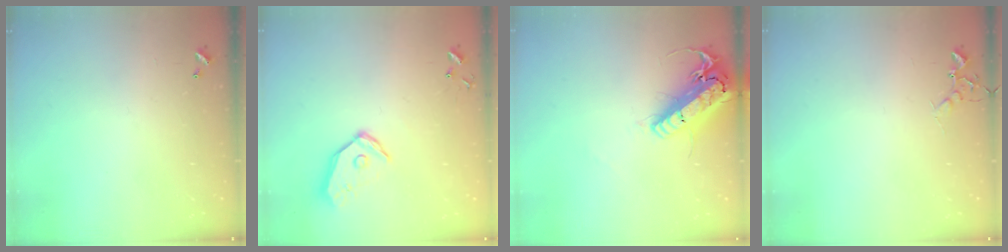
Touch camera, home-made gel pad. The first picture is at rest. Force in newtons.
{"total": 12.3, "press": 12.1, "slide": 1.9}
{"total": 20.0, "press": 19.6, "slide": 4.1}
{"total": 5.8, "press": 5.7, "slide": 1.0}